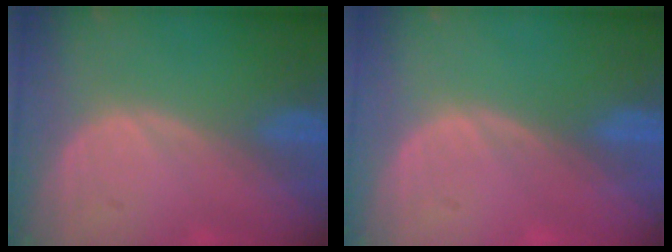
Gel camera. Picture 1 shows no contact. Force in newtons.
{"total": 0.0}